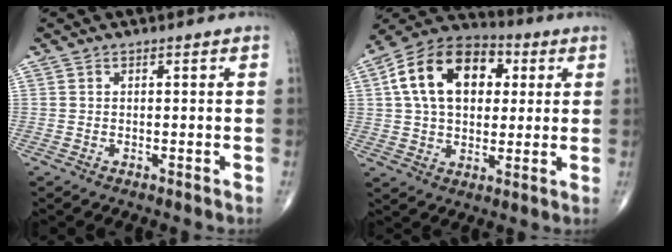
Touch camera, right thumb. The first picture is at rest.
{"total": 18.0, "force": [4.3, 11.8, 12.9], "torque": [-0.198, 0.013, 0.067]}